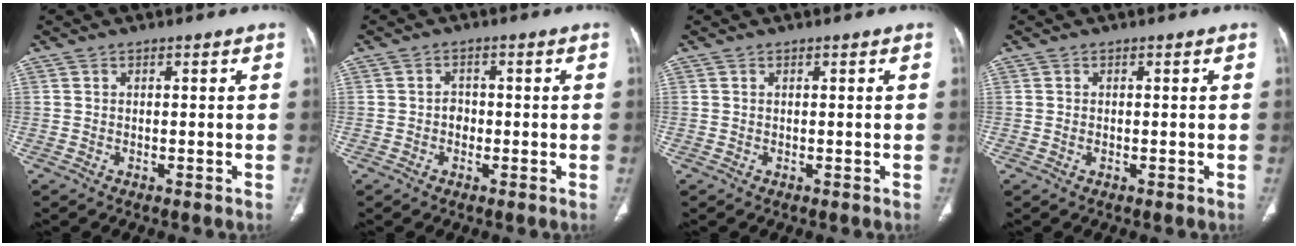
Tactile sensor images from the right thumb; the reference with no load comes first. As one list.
[{"total": 2.0, "force": [-0.5, 1.7, 0.9], "torque": [-0.001, 0.009, -0.011]}, {"total": 0.0}, {"total": 0.5, "force": [-0.1, 0.3, 0.4], "torque": [-0.013, 0.004, -0.001]}]